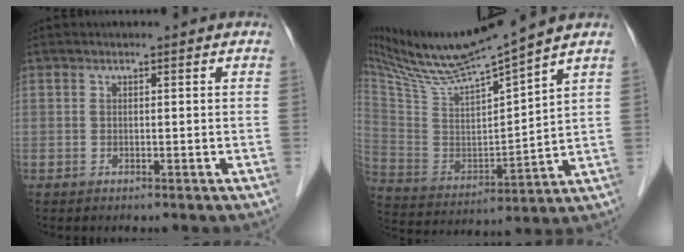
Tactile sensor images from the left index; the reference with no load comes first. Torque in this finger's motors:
{"motor_torque": [-0.14, -0.41, 0.00, 0.03]}